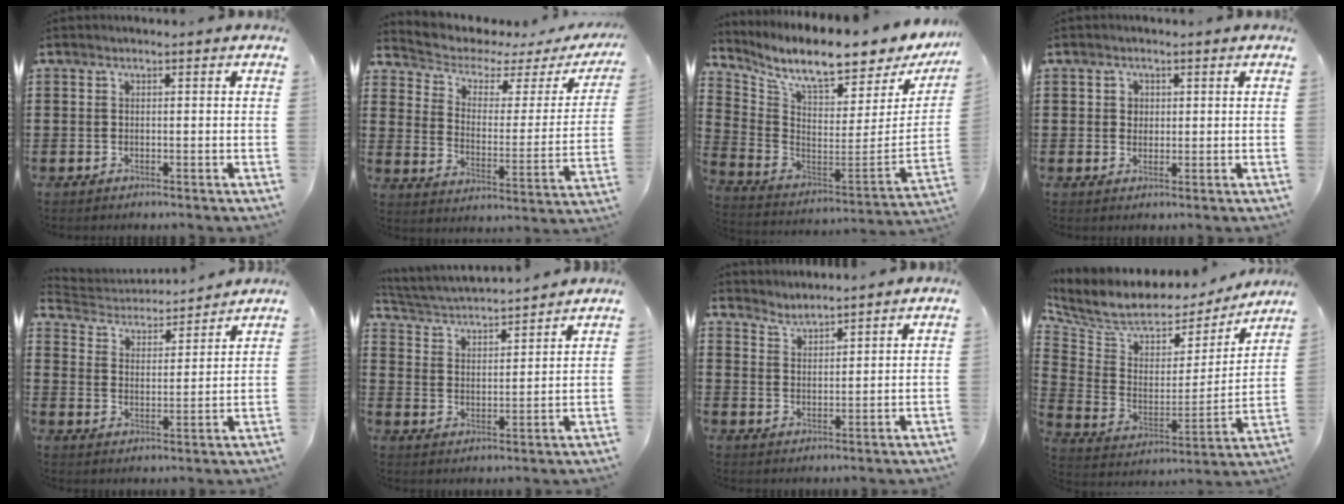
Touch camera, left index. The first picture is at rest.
{"total": 3.3, "force": [2.5, 1.6, 1.5], "torque": [-0.050, -0.020, 0.033]}
{"total": 8.8, "force": [7.3, 0.6, 4.9], "torque": [-0.120, -0.065, 0.119]}
{"total": 1.7, "force": [0.6, 1.5, 0.4], "torque": [-0.013, 0.008, 0.009]}
{"total": 3.4, "force": [3.3, 0.6, 0.0], "torque": [-0.025, -0.025, 0.051]}
{"total": 3.9, "force": [3.9, -0.1, 0.7], "torque": [-0.037, -0.029, 0.062]}
{"total": 2.9, "force": [2.8, 0.0, -0.5], "torque": [-0.001, -0.011, 0.053]}
{"total": 6.9, "force": [5.6, 3.3, 2.3], "torque": [-0.070, -0.043, 0.096]}